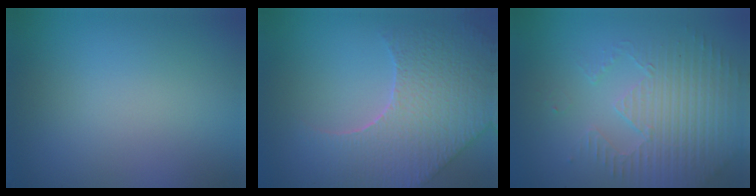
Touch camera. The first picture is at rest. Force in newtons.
{"total": 8.7, "press": 6.3, "slide": 6.0}
{"total": 3.8, "press": 3.7, "slide": 1.0}